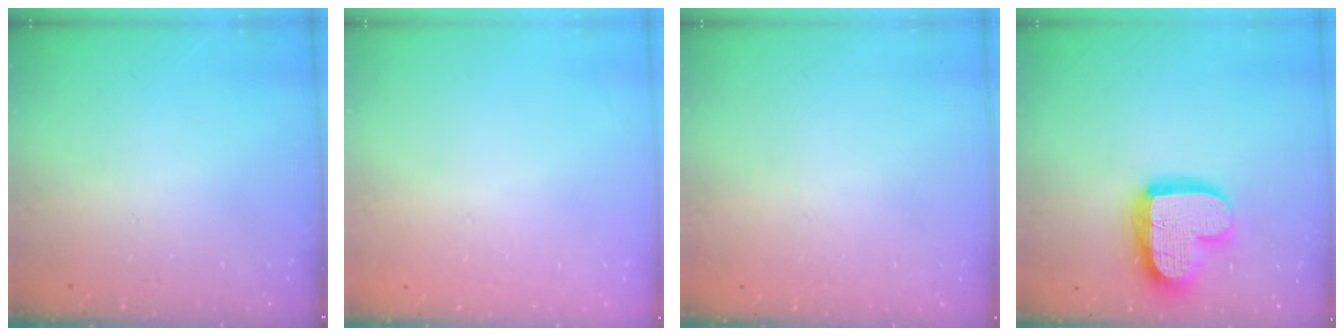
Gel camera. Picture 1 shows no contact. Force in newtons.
{"total": 0.0}
{"total": 0.0}
{"total": 17.0, "press": 16.9, "slide": 1.4}